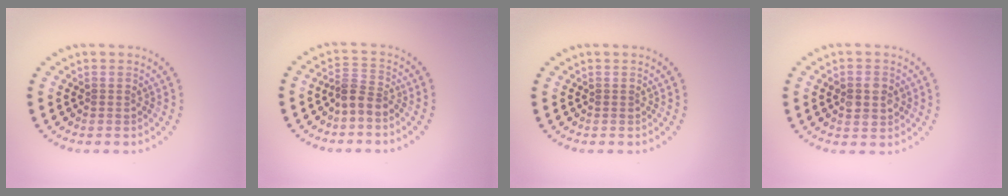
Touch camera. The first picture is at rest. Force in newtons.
{"total": 2.4, "press": 1.9, "slide": 1.5}
{"total": 0.0}
{"total": 2.3, "press": 2.3, "slide": 0.2}